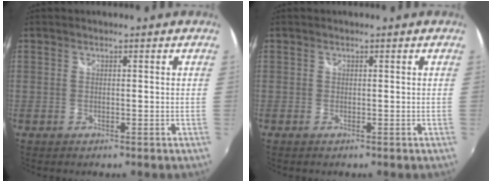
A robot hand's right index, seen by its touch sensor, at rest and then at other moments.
{"total": 0.0}